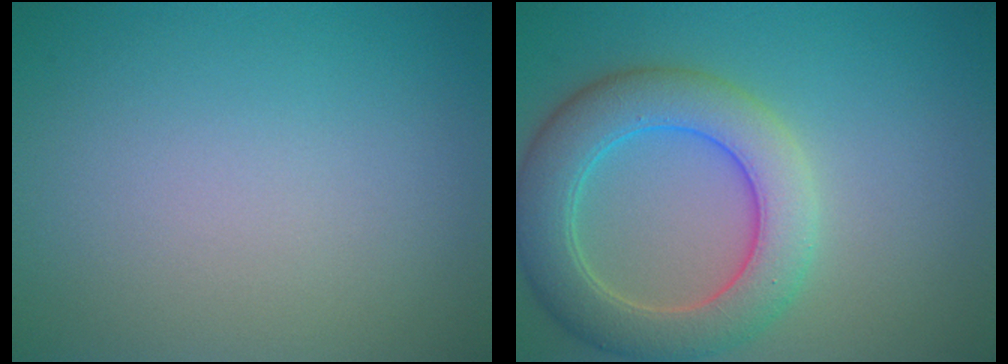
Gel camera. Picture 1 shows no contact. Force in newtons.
{"total": 6.7, "press": 6.7, "slide": 0.2}